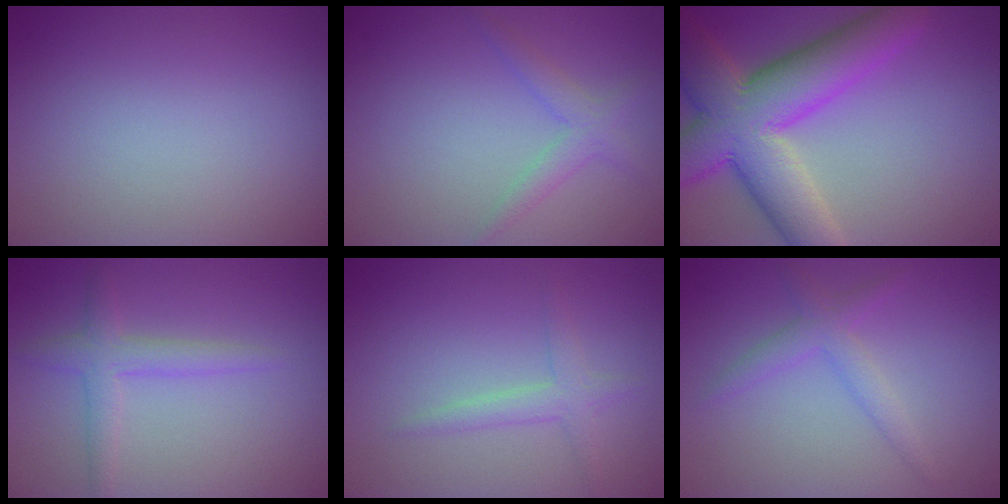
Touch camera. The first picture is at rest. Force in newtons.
{"total": 2.1, "press": 2.1, "slide": 0.1}
{"total": 10.9, "press": 10.9, "slide": 0.8}
{"total": 2.3, "press": 2.3, "slide": 0.1}
{"total": 2.0, "press": 2.0, "slide": 0.1}
{"total": 2.2, "press": 2.2, "slide": 0.1}